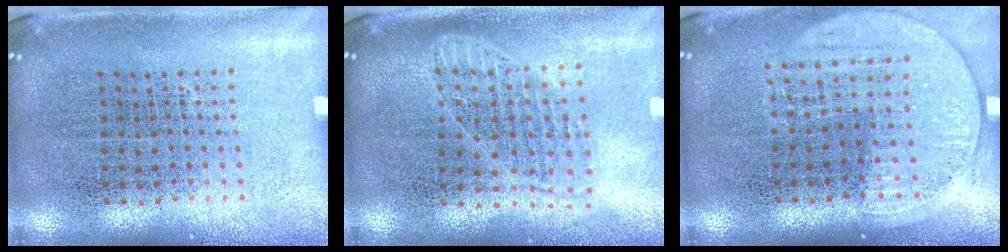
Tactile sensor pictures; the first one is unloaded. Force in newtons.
{"total": 1.7, "press": 1.4, "slide": 0.9}
{"total": 1.5, "press": 1.4, "slide": 0.5}